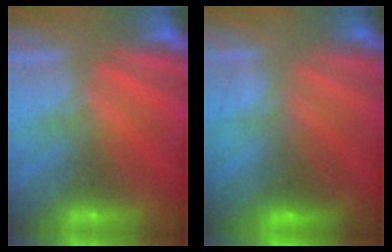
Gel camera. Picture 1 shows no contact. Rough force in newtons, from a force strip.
{"total": 3.3}